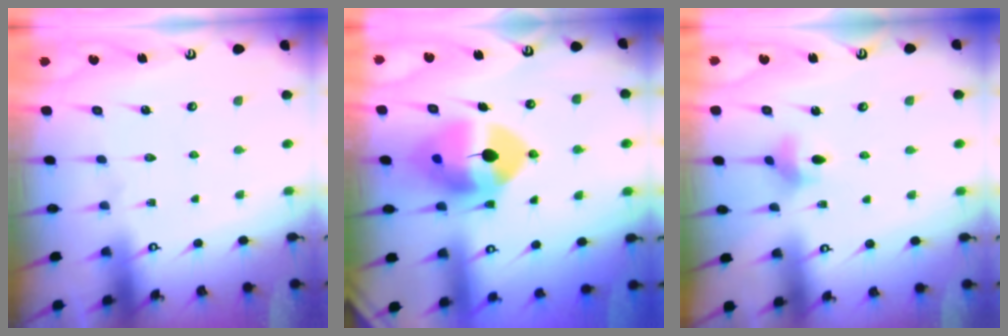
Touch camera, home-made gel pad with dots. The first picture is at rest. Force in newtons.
{"total": 12.9, "press": 12.8, "slide": 1.8}
{"total": 5.8, "press": 5.8, "slide": 0.6}